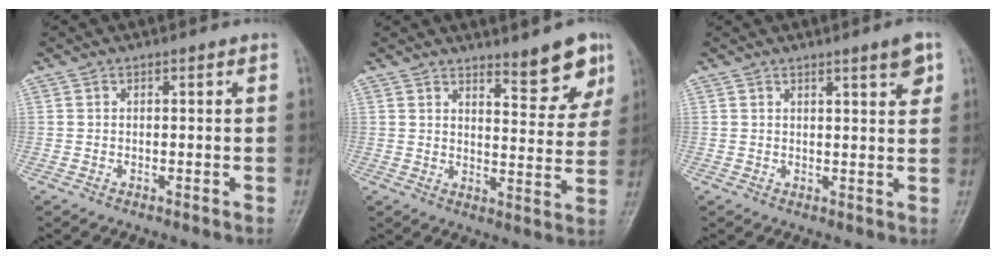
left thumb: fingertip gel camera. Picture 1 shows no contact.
{"total": 8.0, "force": [6.1, 2.2, 4.7], "torque": [-0.034, -0.047, 0.086]}
{"total": 3.9, "force": [2.3, 0.6, 3.1], "torque": [-0.038, -0.014, 0.032]}